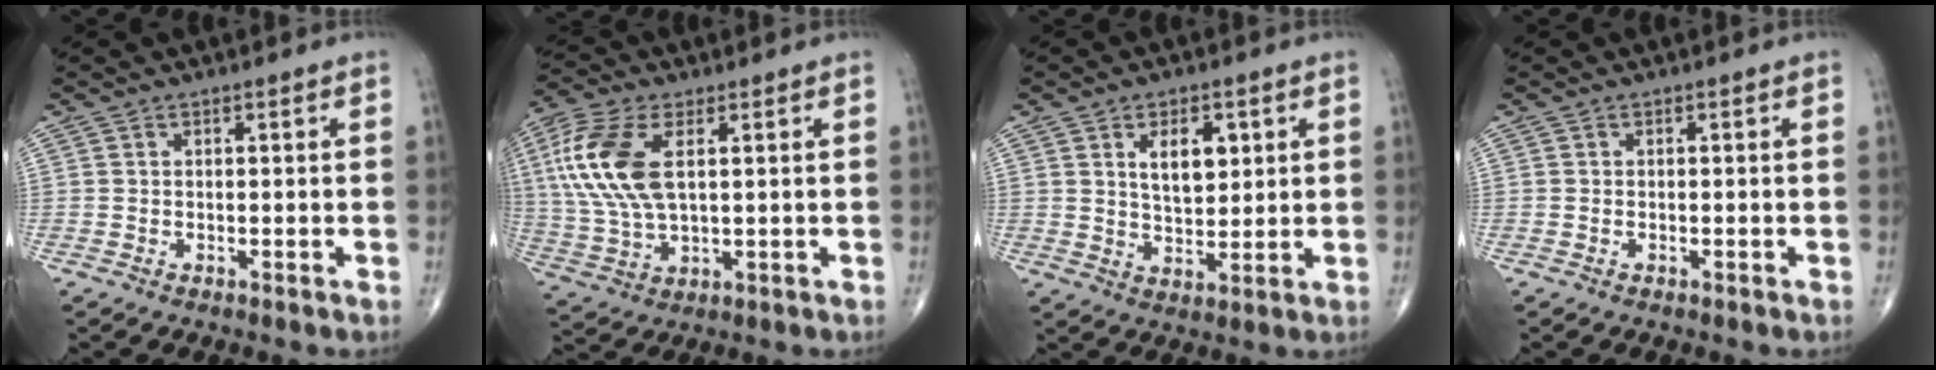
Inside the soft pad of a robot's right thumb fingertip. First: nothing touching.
{"total": 15.2, "force": [3.7, 7.7, 12.6], "torque": [-0.290, 0.001, 0.074]}
{"total": 7.6, "force": [2.5, 4.2, 5.8], "torque": [-0.070, -0.017, 0.048]}
{"total": 0.0}